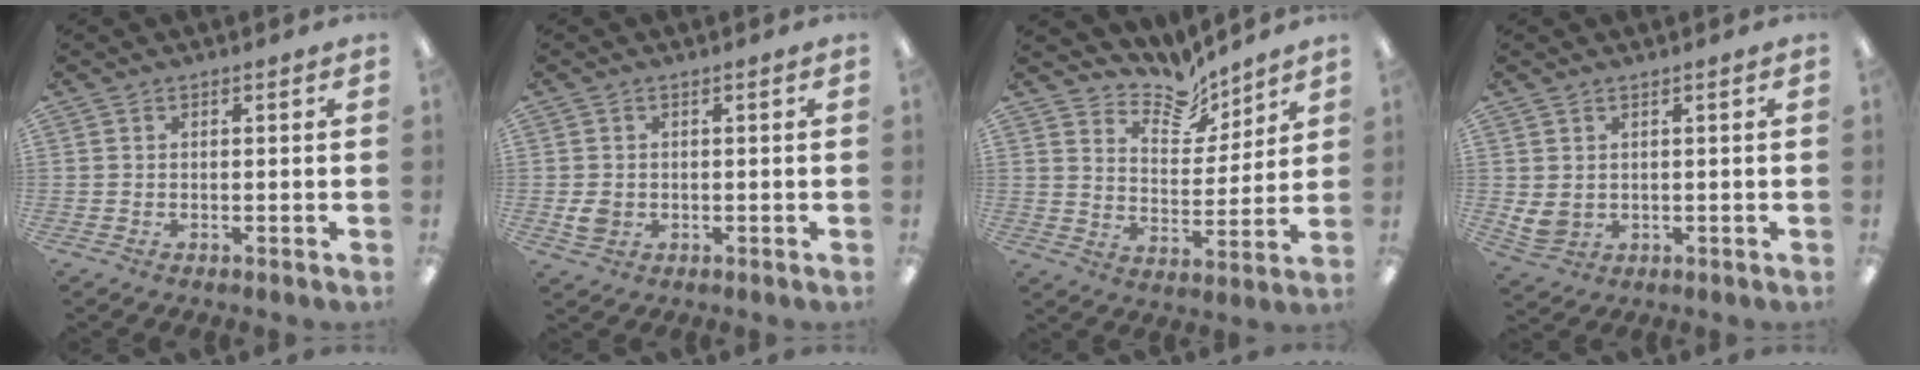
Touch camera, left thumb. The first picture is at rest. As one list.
[{"total": 3.1, "force": [-0.1, 2.6, 1.8], "torque": [-0.030, 0.000, -0.004]}, {"total": 9.3, "force": [8.3, 3.8, 1.7], "torque": [-0.033, -0.069, 0.151]}, {"total": 3.6, "force": [1.4, 2.8, 1.8], "torque": [-0.043, -0.006, 0.029]}]